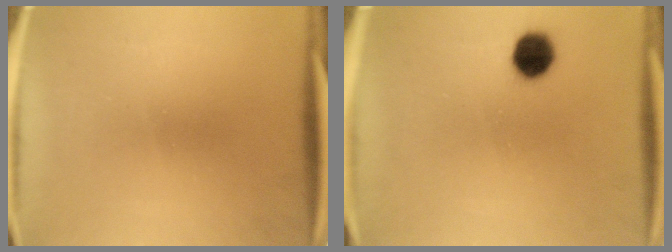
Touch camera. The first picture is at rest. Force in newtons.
{"total": 6.3}